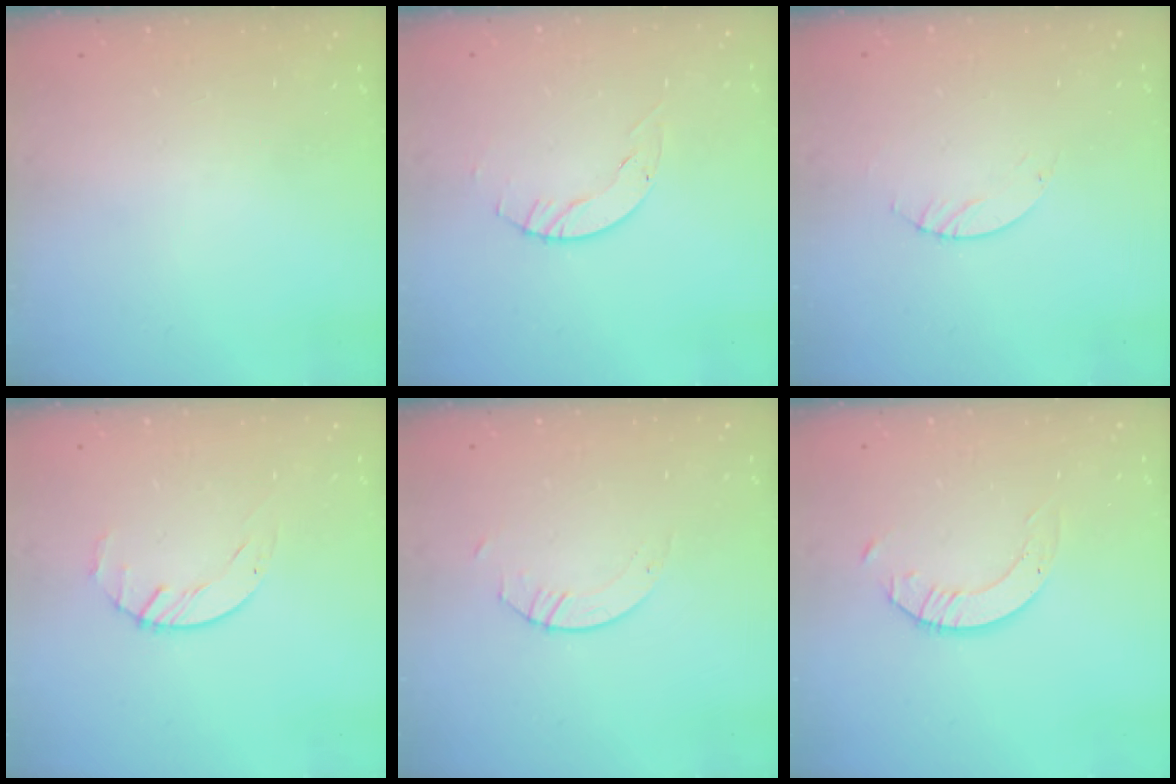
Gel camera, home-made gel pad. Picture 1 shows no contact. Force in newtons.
{"total": 3.1, "press": 3.1, "slide": 0.4}
{"total": 0.9, "press": 0.8, "slide": 0.2}
{"total": 1.6, "press": 1.6, "slide": 0.3}
{"total": 2.6, "press": 2.6, "slide": 0.2}
{"total": 2.7, "press": 2.7, "slide": 0.2}